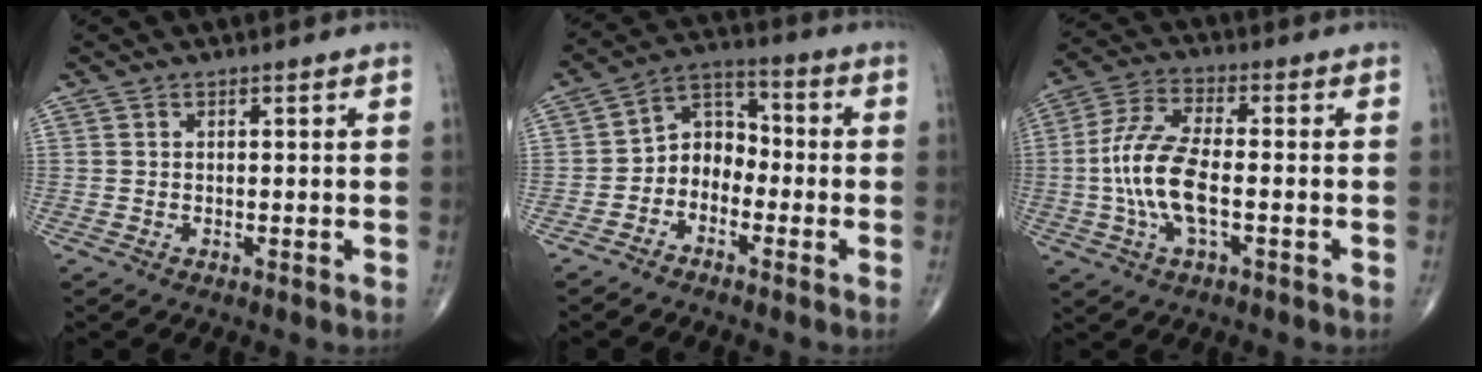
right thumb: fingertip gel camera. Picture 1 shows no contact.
{"total": 7.4, "force": [-2.6, 5.7, 3.8], "torque": [-0.036, 0.046, -0.065]}
{"total": 11.8, "force": [-1.9, 4.7, 10.7], "torque": [-0.230, 0.020, -0.039]}